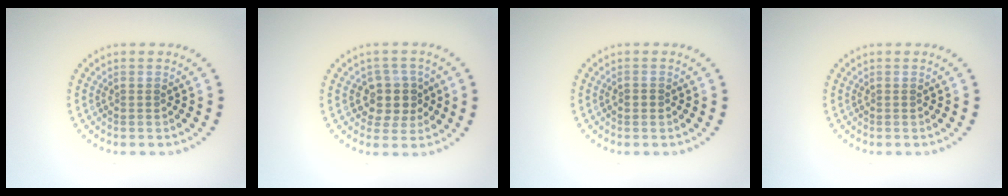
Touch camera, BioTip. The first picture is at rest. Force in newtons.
{"total": 3.3, "press": 2.9, "slide": 1.5}
{"total": 1.1, "press": 1.1, "slide": 0.1}
{"total": 0.0}